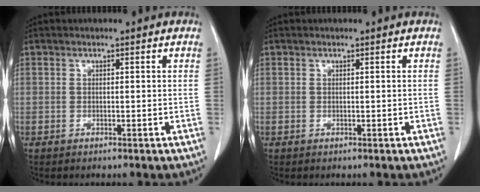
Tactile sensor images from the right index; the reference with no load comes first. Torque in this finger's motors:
{"motor_torque": [-0.04, 0.05, -0.01, 0.00]}